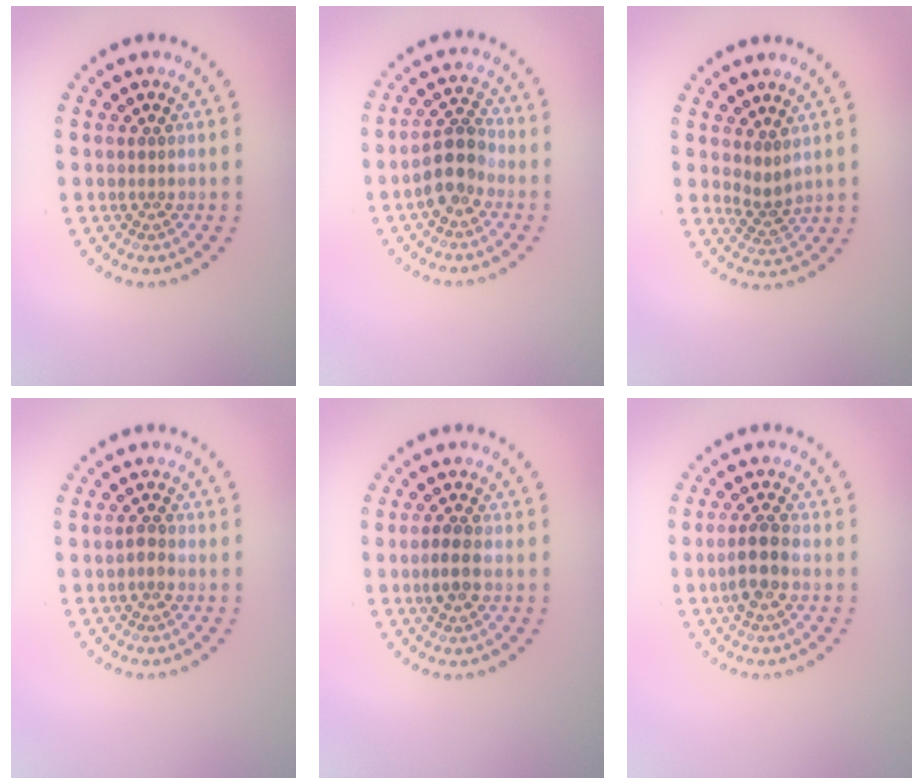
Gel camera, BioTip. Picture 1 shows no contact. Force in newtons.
{"total": 3.5, "press": 3.2, "slide": 1.3}
{"total": 1.7, "press": 1.1, "slide": 1.3}
{"total": 0.9, "press": 0.9, "slide": 0.2}
{"total": 2.0, "press": 2.0, "slide": 0.3}
{"total": 2.5, "press": 2.3, "slide": 1.0}